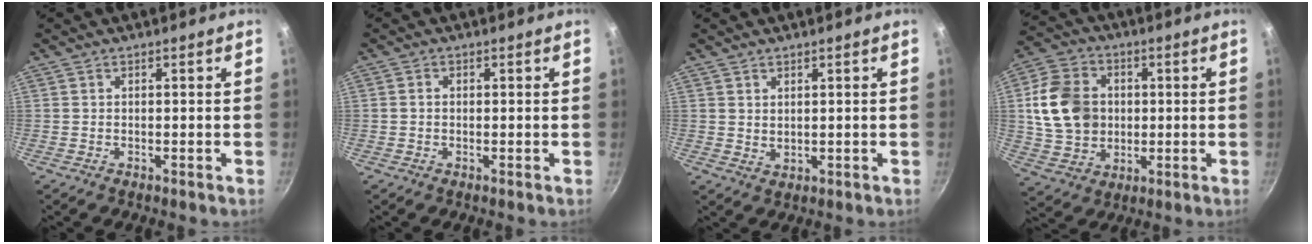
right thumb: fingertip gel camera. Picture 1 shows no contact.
{"total": 1.1, "force": [0.0, 0.9, 0.6], "torque": [-0.010, 0.005, -0.002]}
{"total": 1.9, "force": [1.3, 1.0, 1.0], "torque": [-0.014, -0.014, 0.024]}
{"total": 15.0, "force": [1.5, 12.1, 8.7], "torque": [-0.142, 0.006, 0.032]}